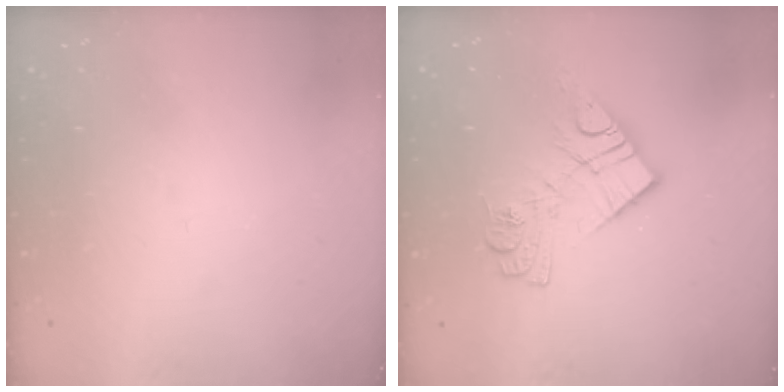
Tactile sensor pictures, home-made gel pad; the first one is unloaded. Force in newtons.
{"total": 11.2, "press": 11.2, "slide": 0.4}